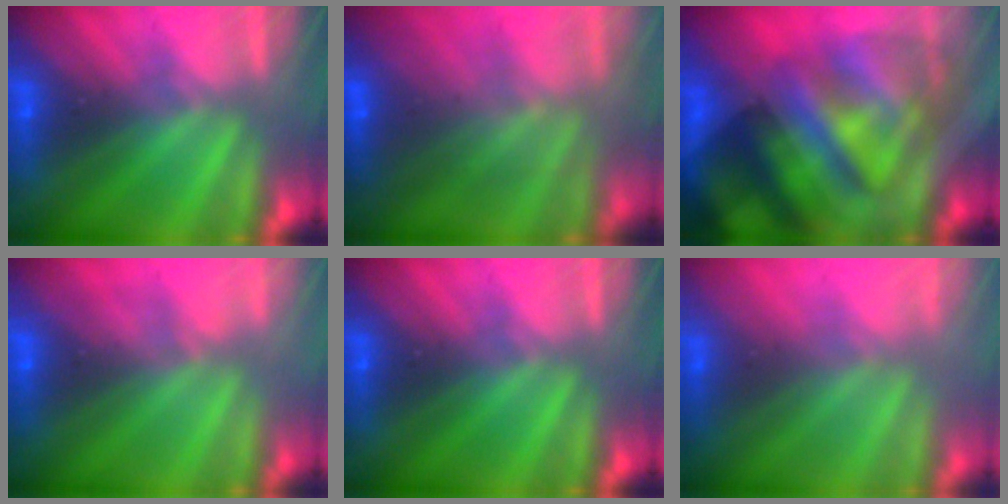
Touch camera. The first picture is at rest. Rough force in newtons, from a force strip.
{"total": 11.7}
{"total": 6.3}
{"total": 5.1}
{"total": 0.0}
{"total": 2.9}